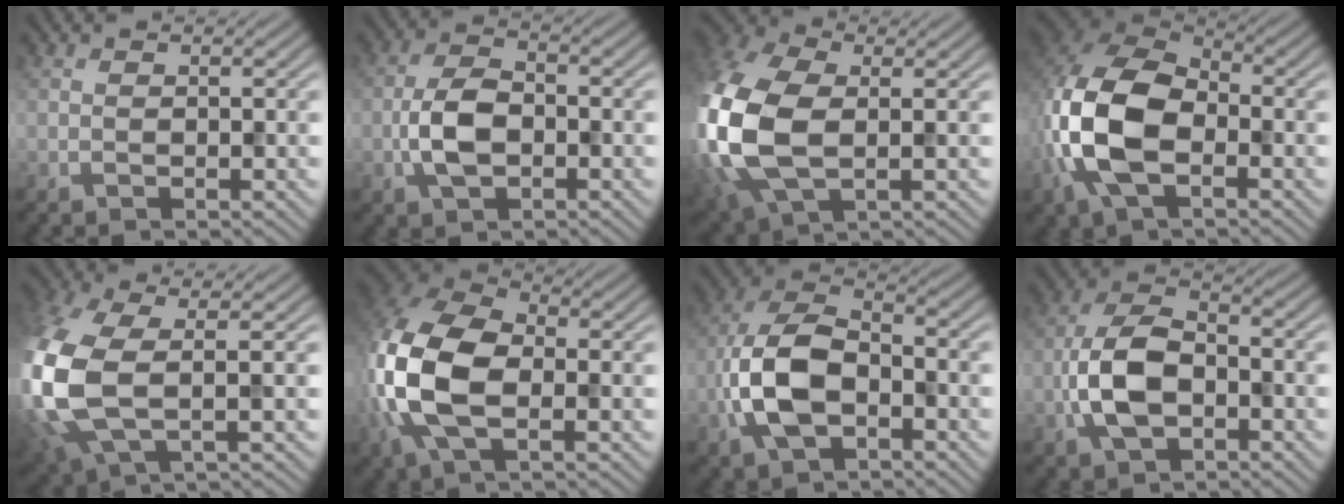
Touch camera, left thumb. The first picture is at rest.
{"total": 5.5, "force": [-1.7, 3.1, 4.2], "torque": [-0.094, 0.000, -0.039]}
{"total": 16.0, "force": [-0.7, 10.2, 12.2], "torque": [-0.333, -0.026, -0.007]}
{"total": 12.6, "force": [-2.6, 7.6, 9.7], "torque": [-0.241, -0.009, -0.062]}
{"total": 12.9, "force": [-0.2, 7.1, 10.9], "torque": [-0.315, -0.020, 0.005]}
{"total": 13.3, "force": [-1.9, 7.6, 10.8], "torque": [-0.281, -0.001, -0.050]}
{"total": 10.0, "force": [-3.3, 5.5, 7.7], "torque": [-0.174, 0.004, -0.074]}
{"total": 8.3, "force": [-2.6, 4.6, 6.4], "torque": [-0.142, 0.006, -0.061]}